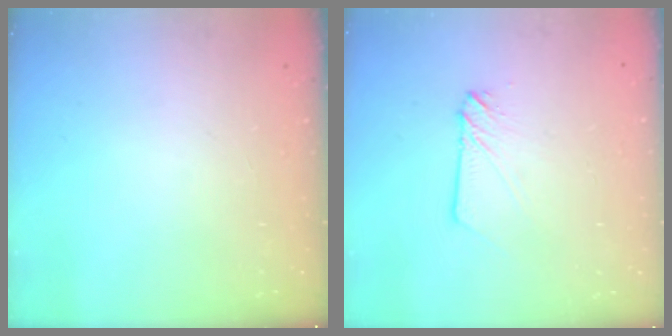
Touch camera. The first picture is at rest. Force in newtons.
{"total": 4.1, "press": 4.1, "slide": 0.4}